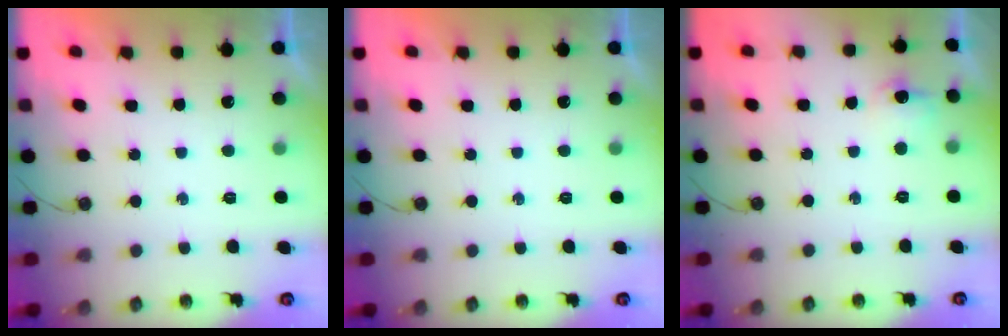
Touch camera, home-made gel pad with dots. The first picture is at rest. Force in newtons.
{"total": 0.0}
{"total": 7.2, "press": 7.1, "slide": 1.0}